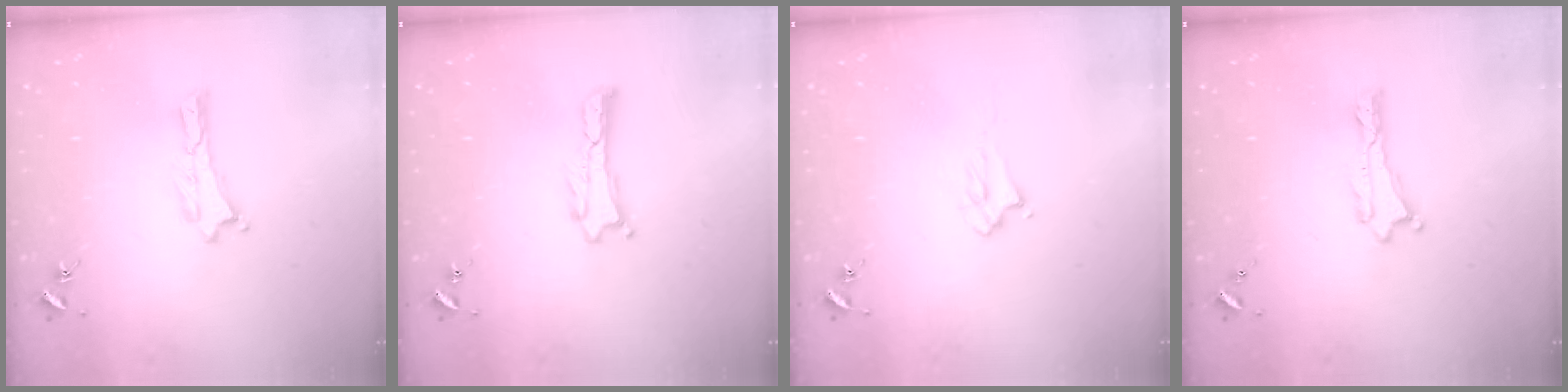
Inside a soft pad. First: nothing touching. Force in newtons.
{"total": 0.0}
{"total": 2.2, "press": 2.2, "slide": 0.4}
{"total": 0.0}